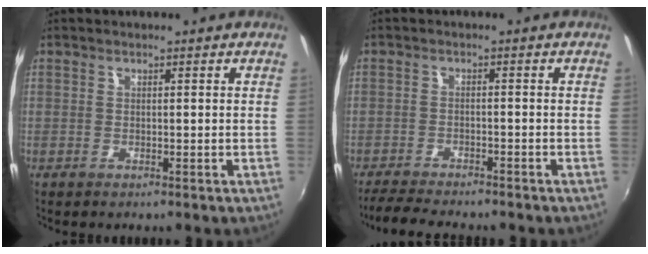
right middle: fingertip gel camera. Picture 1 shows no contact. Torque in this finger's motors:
{"motor_torque": [0.08, -0.09, 0.03, 0.04]}